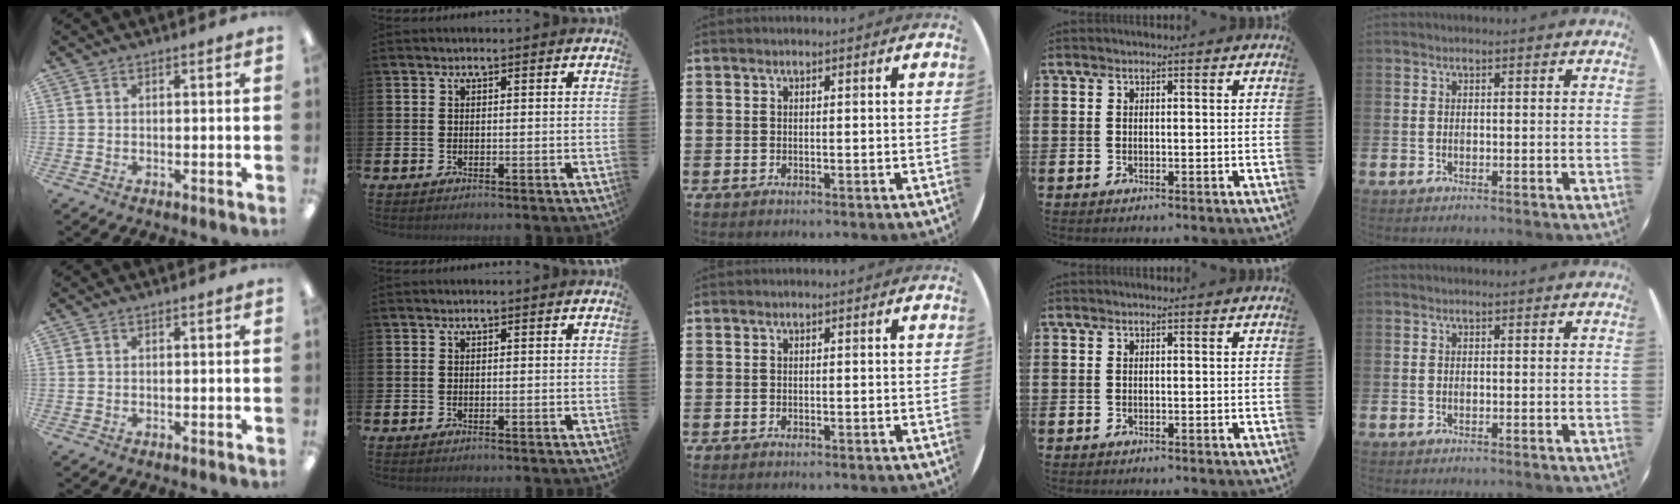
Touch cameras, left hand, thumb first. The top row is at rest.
{}